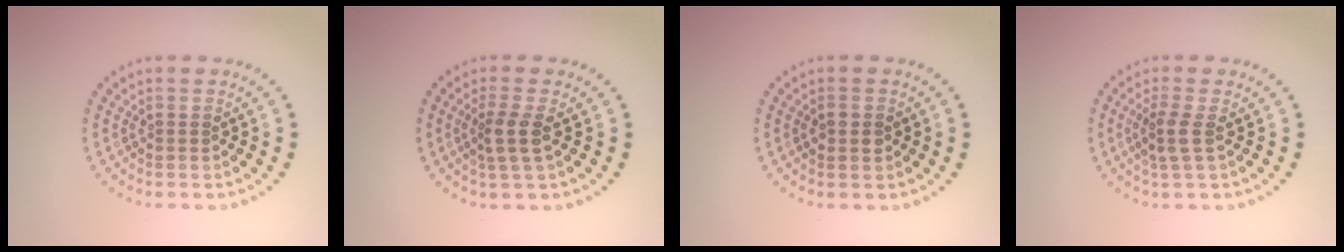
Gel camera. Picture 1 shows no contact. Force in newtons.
{"total": 2.2, "press": 1.8, "slide": 1.3}
{"total": 1.7, "press": 1.7, "slide": 0.1}
{"total": 1.9, "press": 1.6, "slide": 1.1}